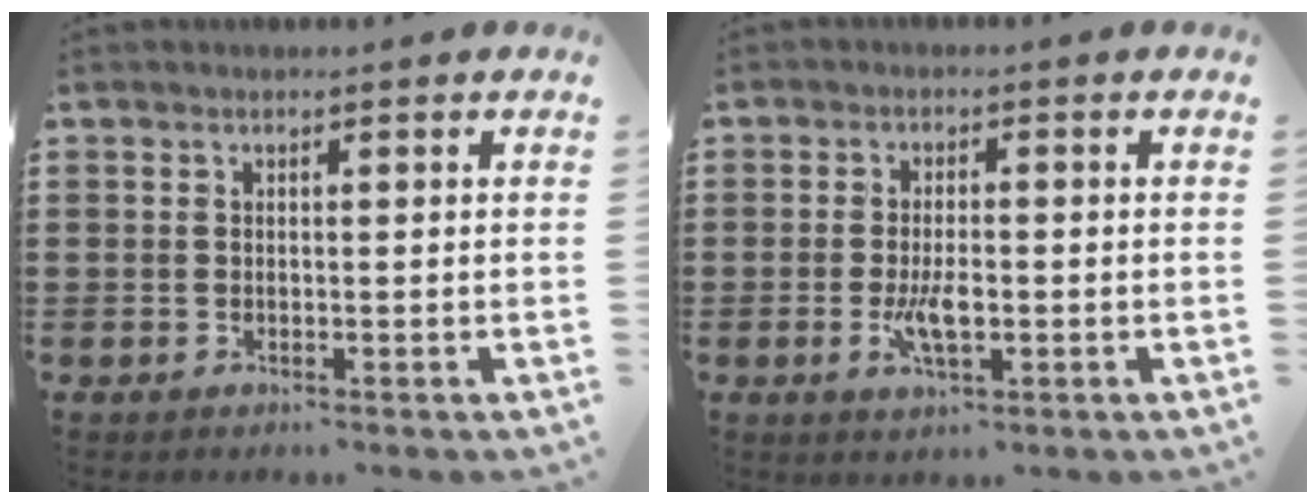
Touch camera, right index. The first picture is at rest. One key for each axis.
{"total": 4.7, "fx": -1.1, "fy": 1.7, "fz": 4.3, "tx": -0.085, "ty": 0.000, "tz": -0.022}